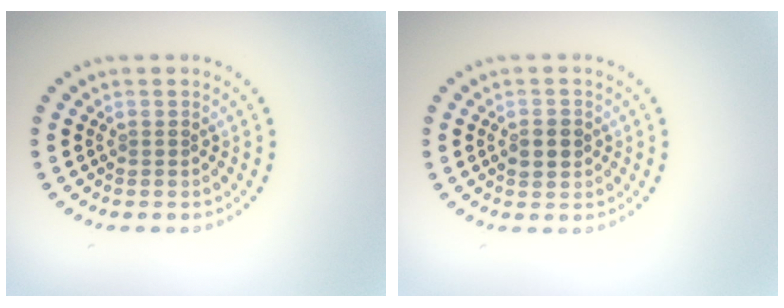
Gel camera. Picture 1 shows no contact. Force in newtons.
{"total": 1.9, "press": 1.9, "slide": 0.2}